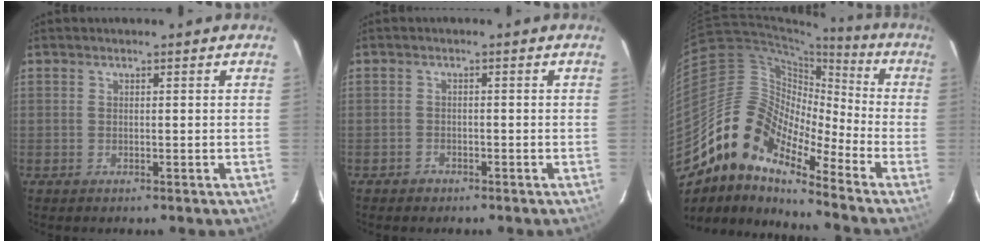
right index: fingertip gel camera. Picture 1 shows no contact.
{"total": 1.6, "force": [-1.2, 1.1, 0.1], "torque": [-0.003, 0.005, -0.020]}
{"total": 14.1, "force": [-10.8, 4.9, 7.6], "torque": [-0.113, 0.010, -0.223]}